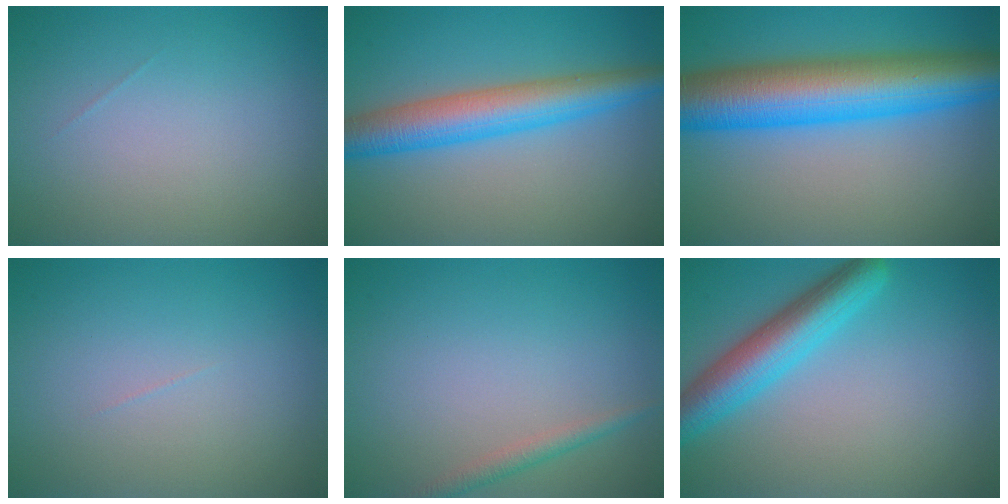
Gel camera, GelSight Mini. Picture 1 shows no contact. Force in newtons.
{"total": 6.3, "press": 6.3, "slide": 0.1}
{"total": 11.6, "press": 11.6, "slide": 0.1}
{"total": 0.0}
{"total": 1.5, "press": 1.5, "slide": 0.0}
{"total": 5.6, "press": 5.6, "slide": 0.2}